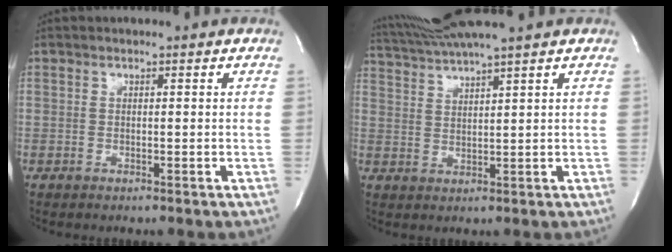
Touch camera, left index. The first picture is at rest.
{"total": 7.0, "force": [6.1, -2.3, 2.6], "torque": [-0.057, 0.005, 0.119]}